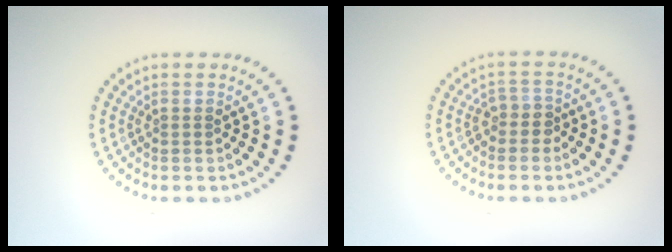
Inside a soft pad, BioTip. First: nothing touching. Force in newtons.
{"total": 1.7, "press": 1.3, "slide": 1.1}